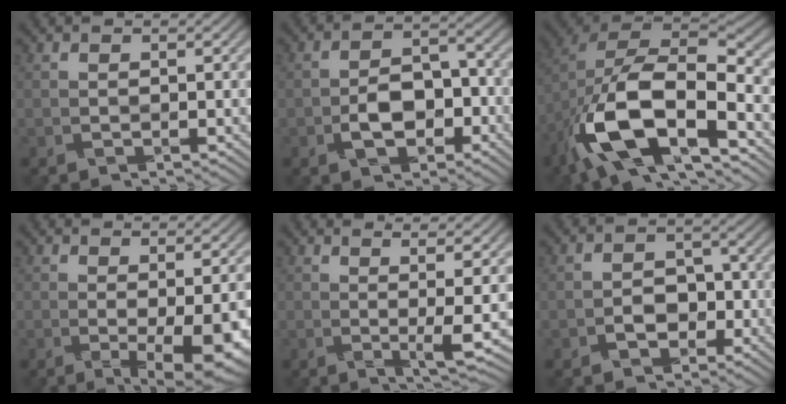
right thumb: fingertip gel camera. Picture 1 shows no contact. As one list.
[{"total": 6.0, "force": [-2.8, 3.6, 3.9], "torque": [-0.058, 0.006, -0.058]}, {"total": 15.9, "force": [-7.6, 7.4, 11.9], "torque": [-0.241, -0.018, -0.151]}, {"total": 7.6, "force": [-1.8, 1.5, 7.2], "torque": [-0.097, 0.003, -0.023]}, {"total": 4.8, "force": [0.7, -0.2, 4.8], "torque": [-0.089, 0.005, 0.015]}, {"total": 3.7, "force": [-2.0, 2.5, 1.7], "torque": [-0.017, 0.004, -0.043]}]